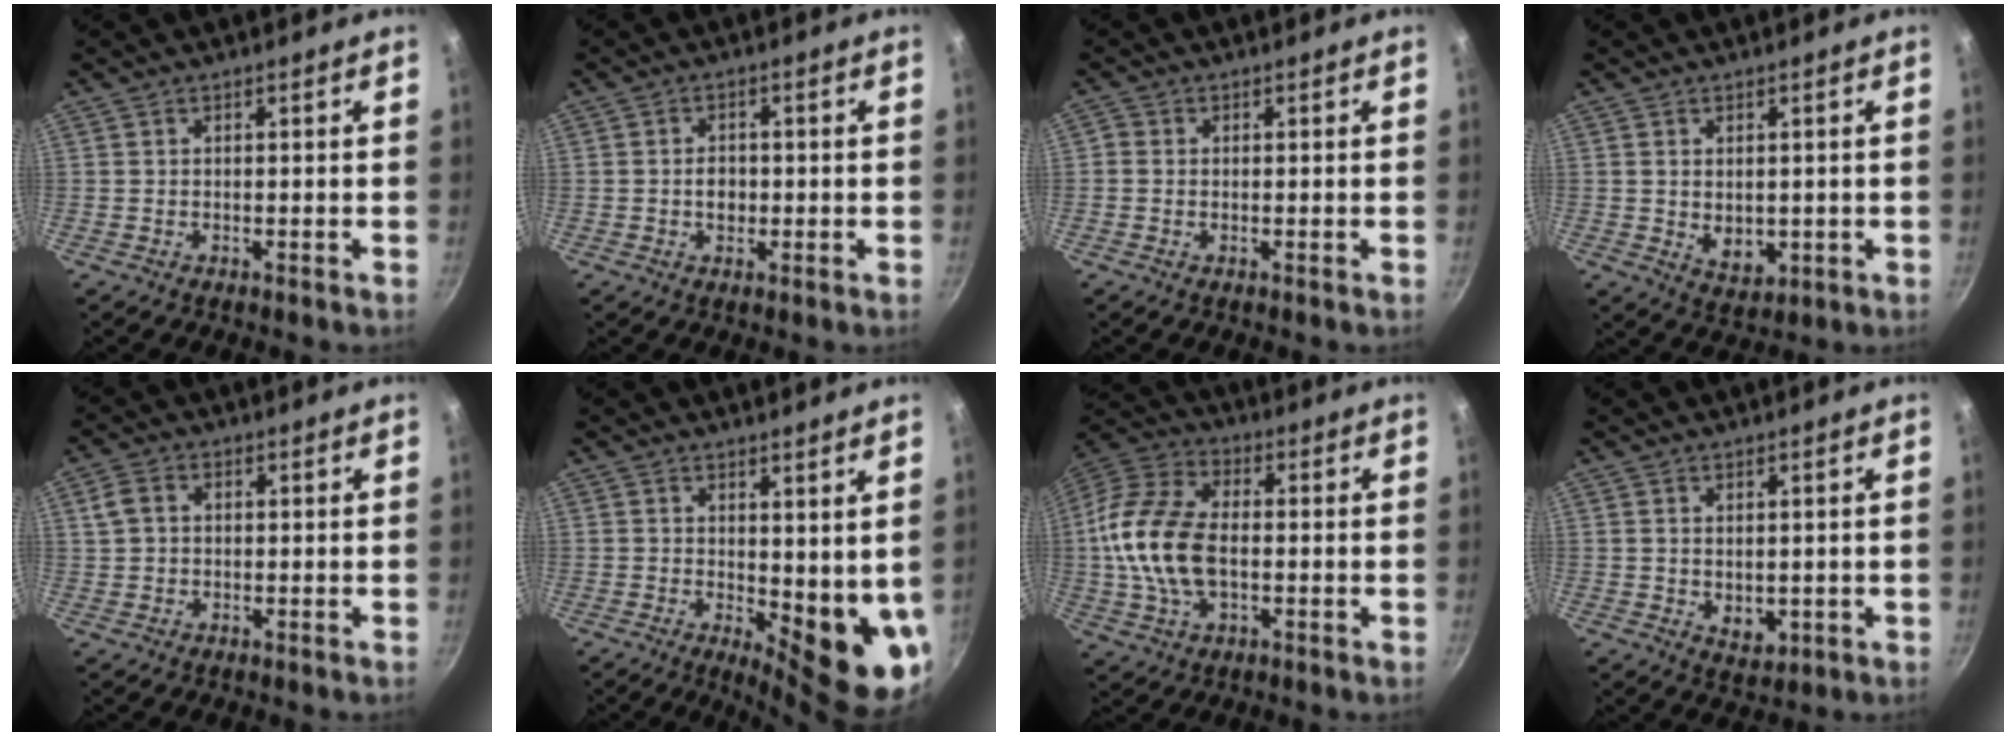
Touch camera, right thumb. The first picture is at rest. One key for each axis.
{"total": 3.2, "fx": -0.4, "fy": 2.4, "fz": 2.0, "tx": -0.017, "ty": 0.006, "tz": -0.007}
{"total": 1.1, "fx": -0.2, "fy": 0.9, "fz": 0.6, "tx": -0.016, "ty": 0.004, "tz": -0.008}
{"total": 5.3, "fx": 0.1, "fy": 3.8, "fz": 3.7, "tx": -0.051, "ty": -0.013, "tz": 0.011}
{"total": 4.3, "fx": 0.5, "fy": 3.4, "fz": 2.6, "tx": -0.047, "ty": 0.011, "tz": 0.004}
{"total": 10.3, "fx": 1.3, "fy": 4.2, "fz": 9.3, "tx": -0.099, "ty": -0.029, "tz": 0.026}
{"total": 16.7, "fx": -0.8, "fy": 10.1, "fz": 13.3, "tx": -0.255, "ty": 0.027, "tz": -0.029}
{"total": 4.2, "fx": 0.1, "fy": 3.0, "fz": 2.9, "tx": -0.043, "ty": -0.012, "tz": 0.008}